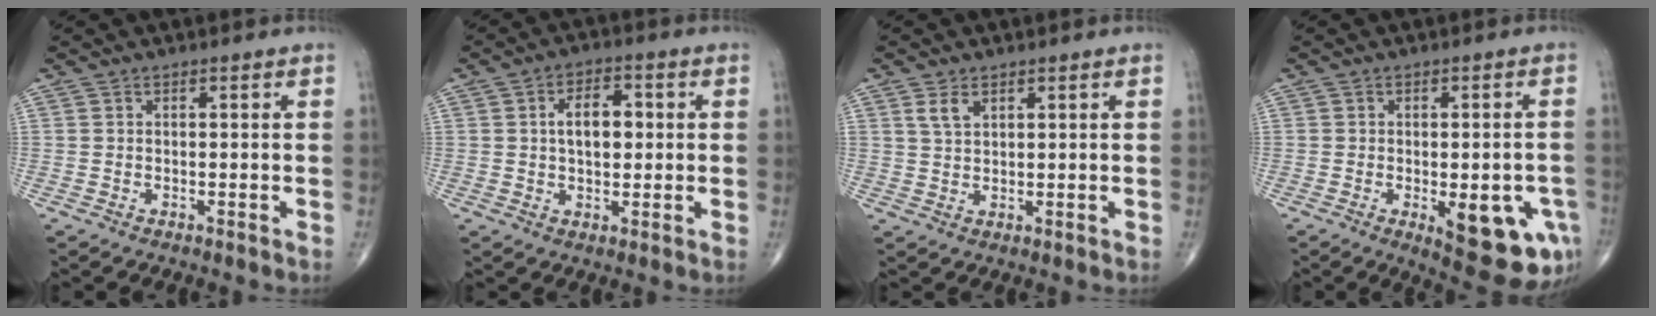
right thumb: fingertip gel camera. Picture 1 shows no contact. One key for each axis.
{"total": 7.1, "fx": 0.9, "fy": 4.1, "fz": 5.7, "tx": -0.076, "ty": 0.011, "tz": 0.010}
{"total": 2.9, "fx": 1.6, "fy": 1.6, "fz": 1.9, "tx": -0.033, "ty": -0.004, "tz": 0.037}
{"total": 13.4, "fx": -4.4, "fy": 5.2, "fz": 11.6, "tx": -0.122, "ty": 0.001, "tz": -0.039}